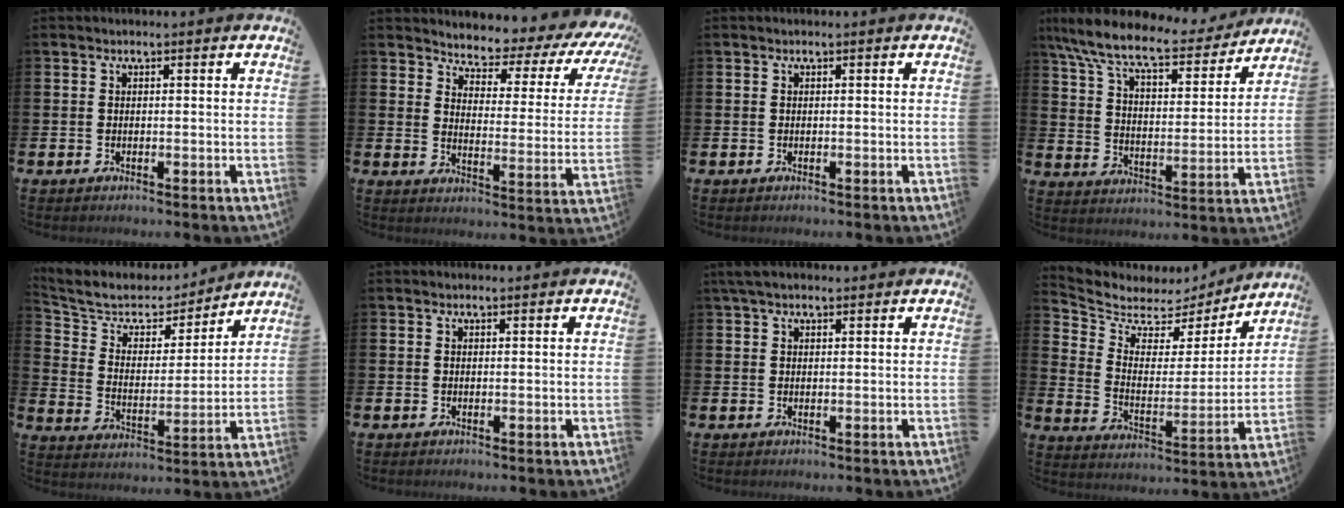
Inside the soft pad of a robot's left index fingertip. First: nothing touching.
{"total": 3.7, "force": [3.3, 1.4, 0.7], "torque": [-0.027, -0.038, 0.044]}
{"total": 0.0}
{"total": 10.2, "force": [8.8, 2.0, 4.6], "torque": [-0.127, -0.052, 0.149]}
{"total": 7.4, "force": [6.3, 3.5, 1.5], "torque": [-0.073, -0.042, 0.108]}
{"total": 0.7, "force": [0.6, 0.1, 0.3], "torque": [0.002, 0.000, 0.010]}
{"total": 2.7, "force": [2.1, 1.0, 1.4], "torque": [-0.025, 0.002, 0.037]}
{"total": 6.1, "force": [5.1, 3.0, 1.1], "torque": [-0.058, -0.039, 0.083]}